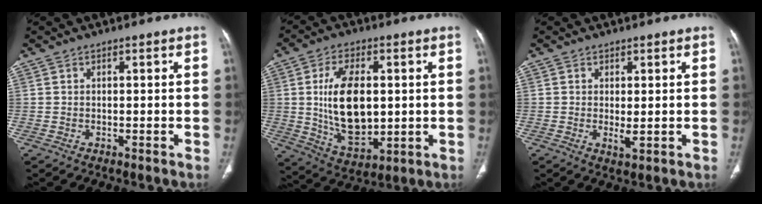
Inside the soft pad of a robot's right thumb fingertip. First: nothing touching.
{"total": 15.4, "force": [1.2, 8.6, 12.8], "torque": [-0.212, -0.013, 0.033]}
{"total": 2.1, "force": [0.0, 0.7, 2.0], "torque": [-0.038, -0.008, 0.004]}